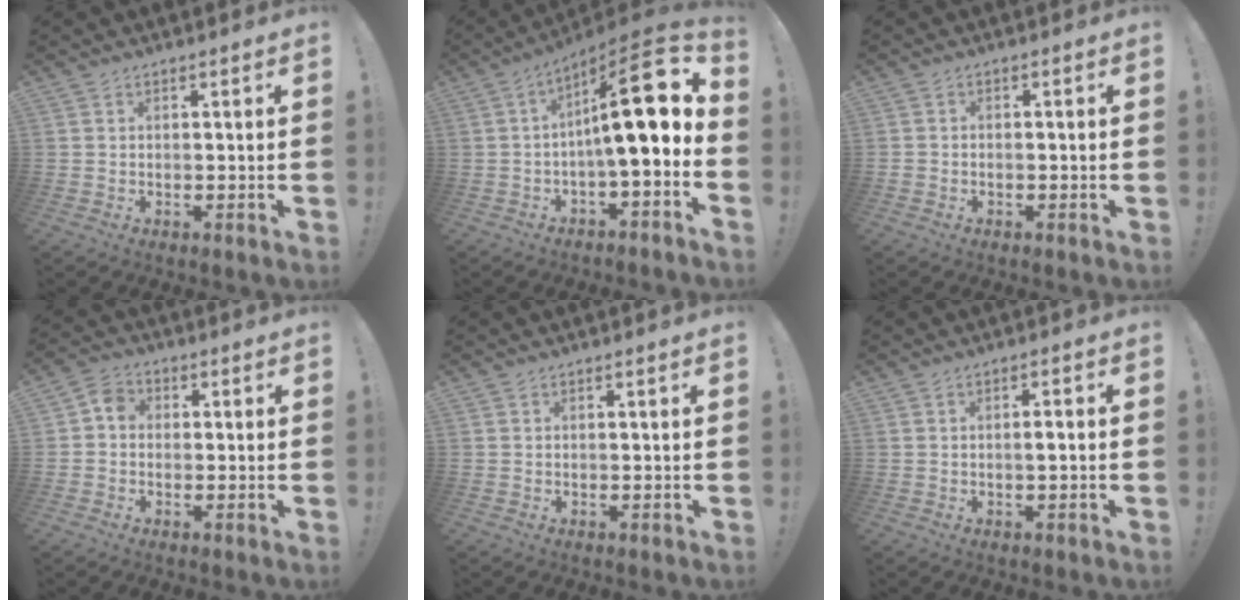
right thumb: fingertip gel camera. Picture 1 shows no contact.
{"total": 17.8, "force": [1.9, 3.8, 17.3], "torque": [-0.265, -0.007, 0.024]}
{"total": 1.1, "force": [-0.7, 0.7, 0.2], "torque": [0.000, 0.004, -0.013]}
{"total": 4.3, "force": [-0.6, 3.5, 2.4], "torque": [-0.049, 0.020, -0.008]}
{"total": 0.0}
{"total": 2.2, "force": [-0.6, 0.0, 2.1], "torque": [-0.038, 0.003, -0.014]}